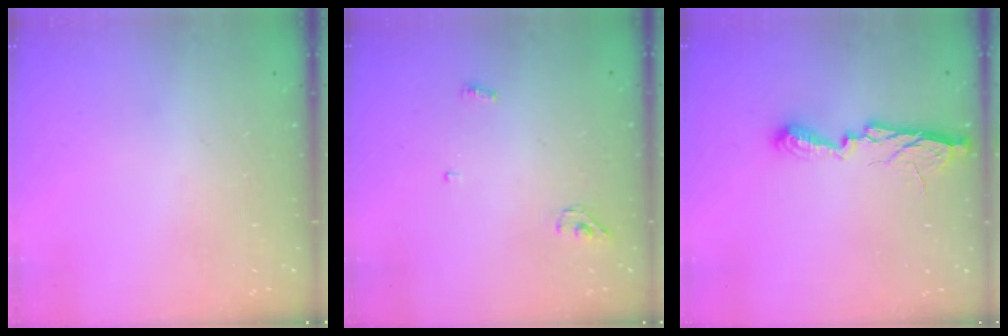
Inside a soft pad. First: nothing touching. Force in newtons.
{"total": 3.4, "press": 3.3, "slide": 1.0}
{"total": 9.9, "press": 9.9, "slide": 0.3}